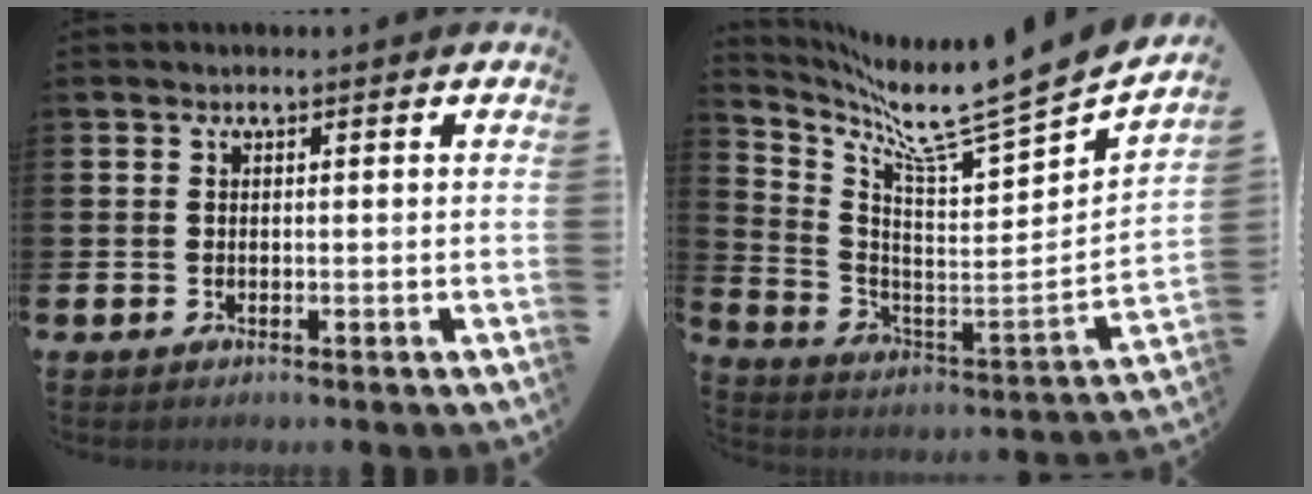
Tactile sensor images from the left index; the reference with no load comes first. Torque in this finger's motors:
{"motor_torque": [0.29, -0.36, 0.05, 0.10]}